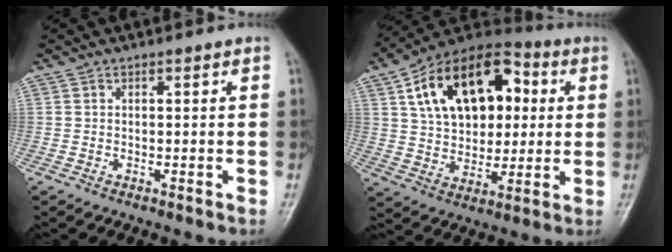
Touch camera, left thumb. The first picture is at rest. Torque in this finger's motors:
{"motor_torque": [0.60, 1.93, 2.02, -0.75, 0.25]}